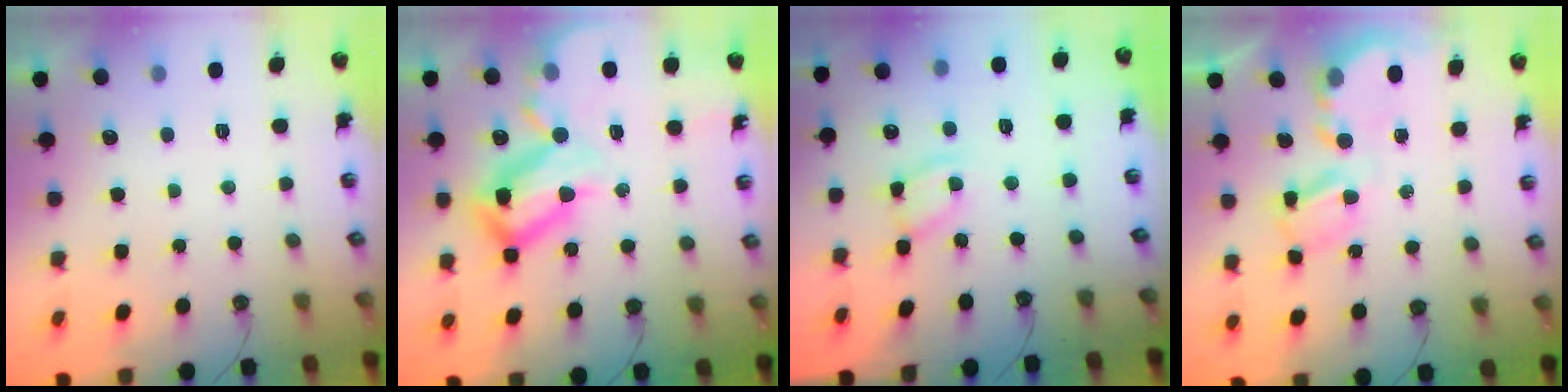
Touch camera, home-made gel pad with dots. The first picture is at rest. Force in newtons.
{"total": 26.2, "press": 26.1, "slide": 2.5}
{"total": 7.0, "press": 7.0, "slide": 0.4}
{"total": 6.2, "press": 6.2, "slide": 0.5}